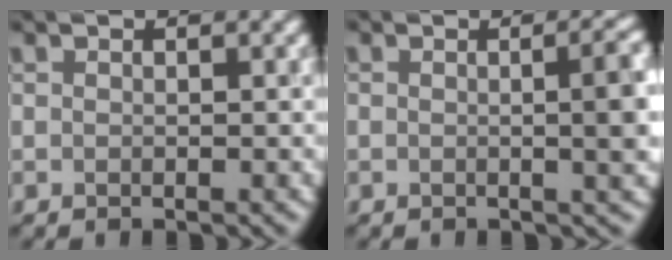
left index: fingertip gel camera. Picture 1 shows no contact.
{"total": 4.6, "force": [0.0, 1.5, 4.4], "torque": [-0.041, 0.008, -0.003]}